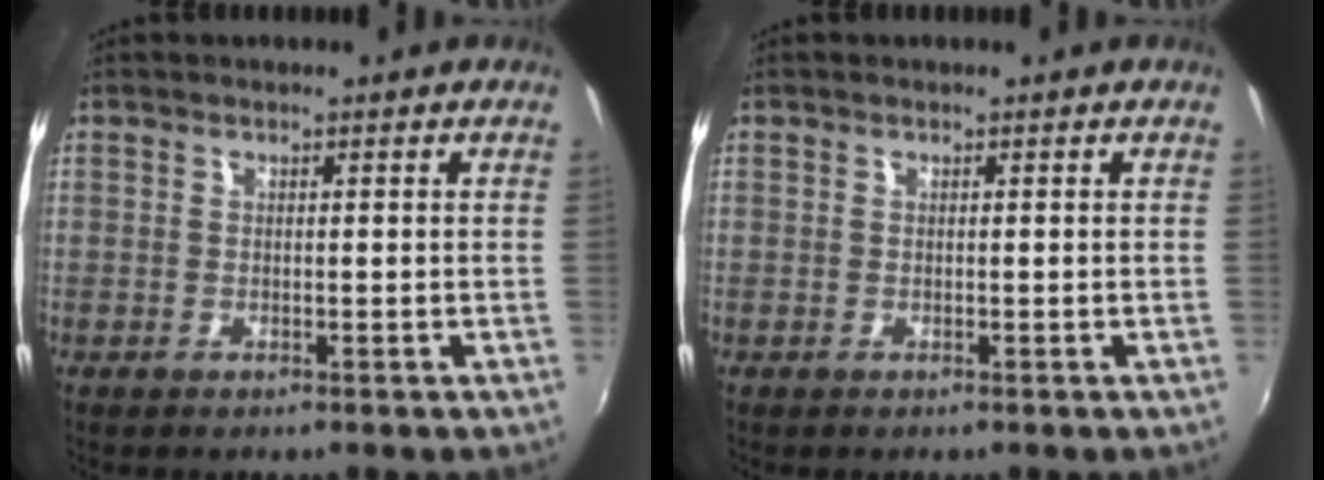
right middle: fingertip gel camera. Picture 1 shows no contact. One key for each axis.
{"total": 0.0}